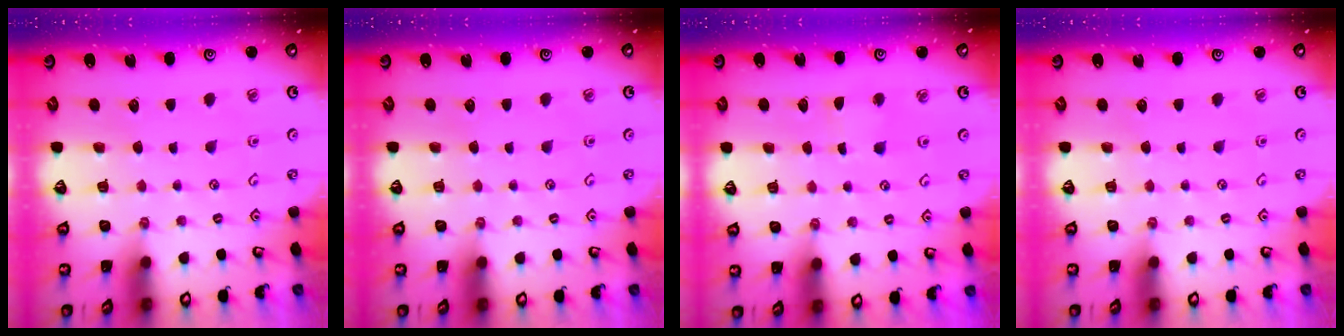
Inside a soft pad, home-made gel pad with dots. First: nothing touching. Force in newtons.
{"total": 0.0}
{"total": 2.5, "press": 2.5, "slide": 0.3}
{"total": 0.0}